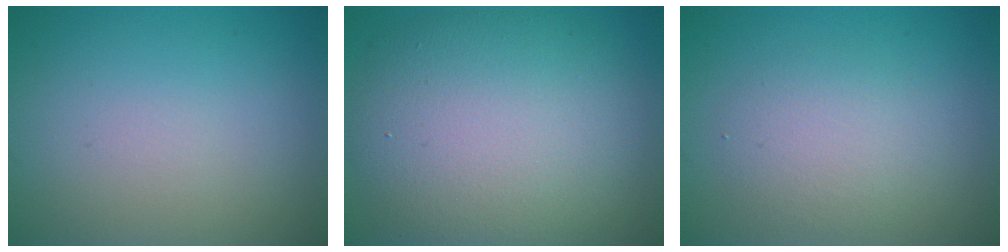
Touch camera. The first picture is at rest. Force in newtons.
{"total": 11.1, "press": 11.1, "slide": 1.2}
{"total": 2.9, "press": 2.9, "slide": 0.2}